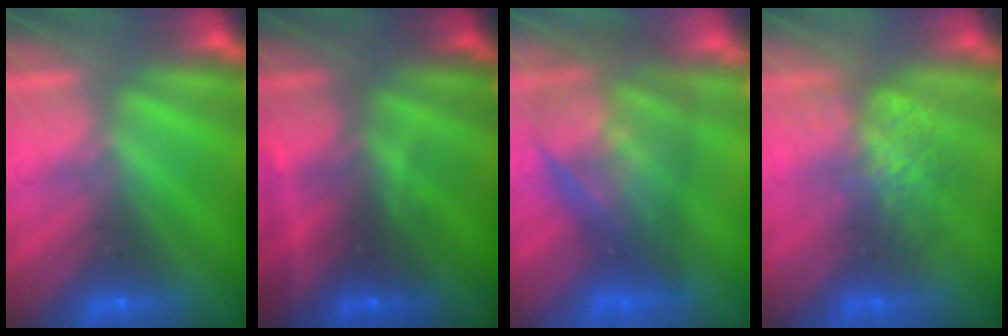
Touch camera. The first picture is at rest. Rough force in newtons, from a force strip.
{"total": 2.4}
{"total": 5.8}
{"total": 4.4}